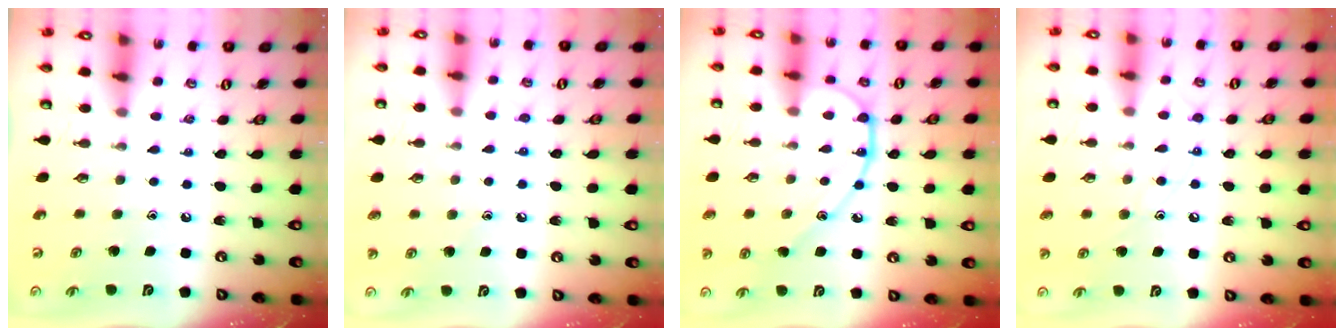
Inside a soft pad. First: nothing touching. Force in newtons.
{"total": 4.9, "press": 4.8, "slide": 0.5}
{"total": 11.5, "press": 11.5, "slide": 0.4}
{"total": 9.6, "press": 9.6, "slide": 0.7}